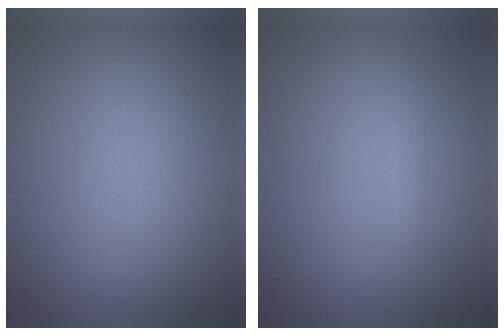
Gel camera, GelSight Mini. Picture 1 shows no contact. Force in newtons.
{"total": 0.7, "press": 0.7, "slide": 0.1}